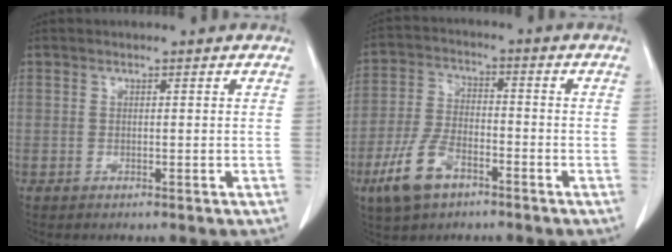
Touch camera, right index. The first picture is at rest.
{"total": 9.1, "force": [-5.2, 4.5, 6.0], "torque": [-0.139, 0.001, -0.098]}